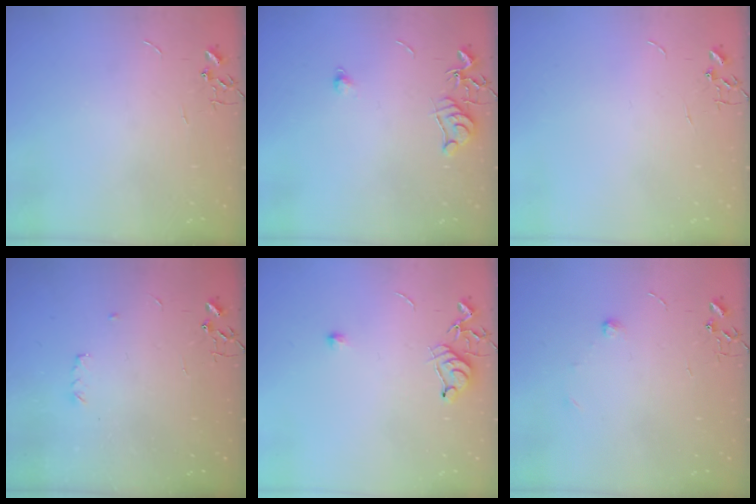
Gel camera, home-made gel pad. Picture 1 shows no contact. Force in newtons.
{"total": 7.1, "press": 7.0, "slide": 0.6}
{"total": 0.0}
{"total": 3.4, "press": 3.3, "slide": 0.6}
{"total": 7.1, "press": 7.0, "slide": 1.0}
{"total": 4.9, "press": 4.8, "slide": 1.1}